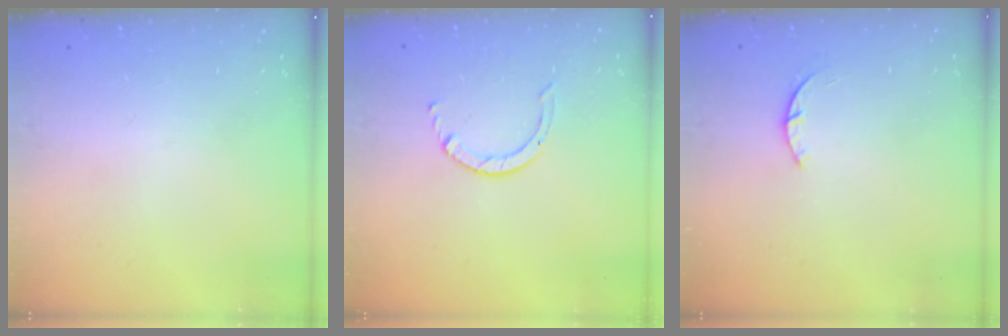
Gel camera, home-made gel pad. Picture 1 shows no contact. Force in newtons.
{"total": 2.5, "press": 2.4, "slide": 0.3}
{"total": 1.4, "press": 1.4, "slide": 0.3}